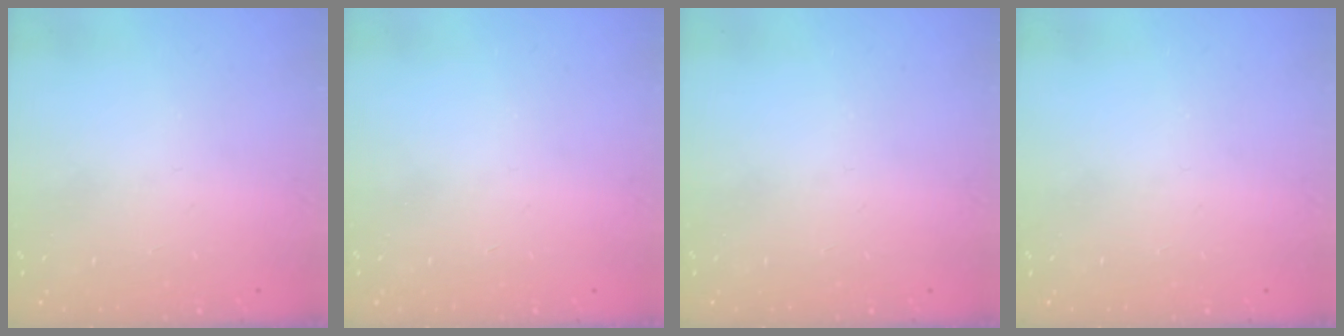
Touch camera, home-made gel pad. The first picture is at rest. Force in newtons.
{"total": 0.0}
{"total": 0.0}
{"total": 0.0}